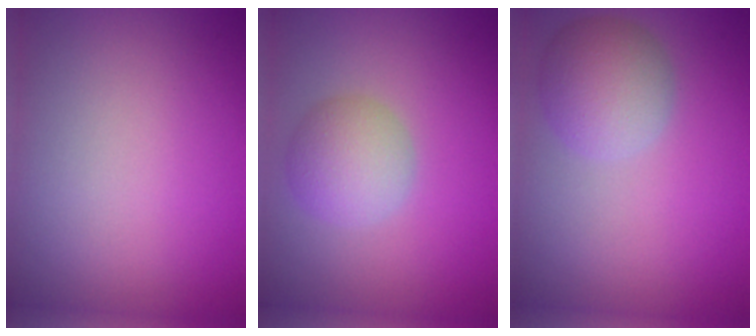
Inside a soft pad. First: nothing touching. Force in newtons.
{"total": 3.5, "press": 3.5, "slide": 0.2}
{"total": 4.2, "press": 4.2, "slide": 0.2}